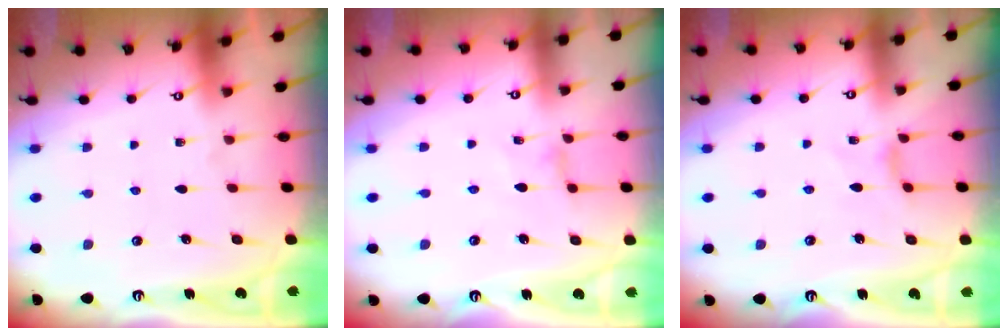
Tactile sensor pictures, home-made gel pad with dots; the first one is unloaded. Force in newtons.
{"total": 0.9, "press": 0.8, "slide": 0.4}
{"total": 2.1, "press": 2.1, "slide": 0.4}